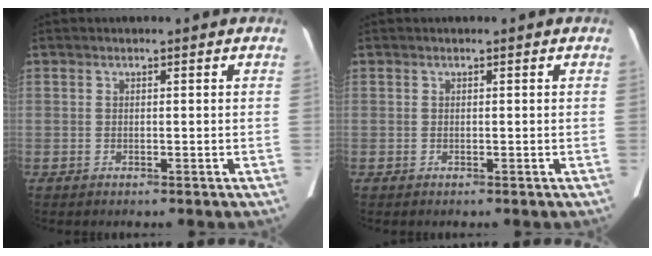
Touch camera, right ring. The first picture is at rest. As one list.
[{"total": 0.0}]